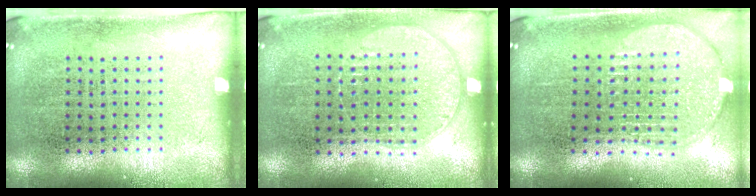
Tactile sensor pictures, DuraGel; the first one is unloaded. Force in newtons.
{"total": 1.0, "press": 0.9, "slide": 0.4}
{"total": 2.0, "press": 1.7, "slide": 1.1}